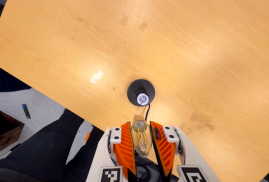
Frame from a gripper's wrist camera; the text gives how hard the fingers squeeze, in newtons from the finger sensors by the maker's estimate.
{"total": 12.8, "left": 13.0, "right": 12.7}